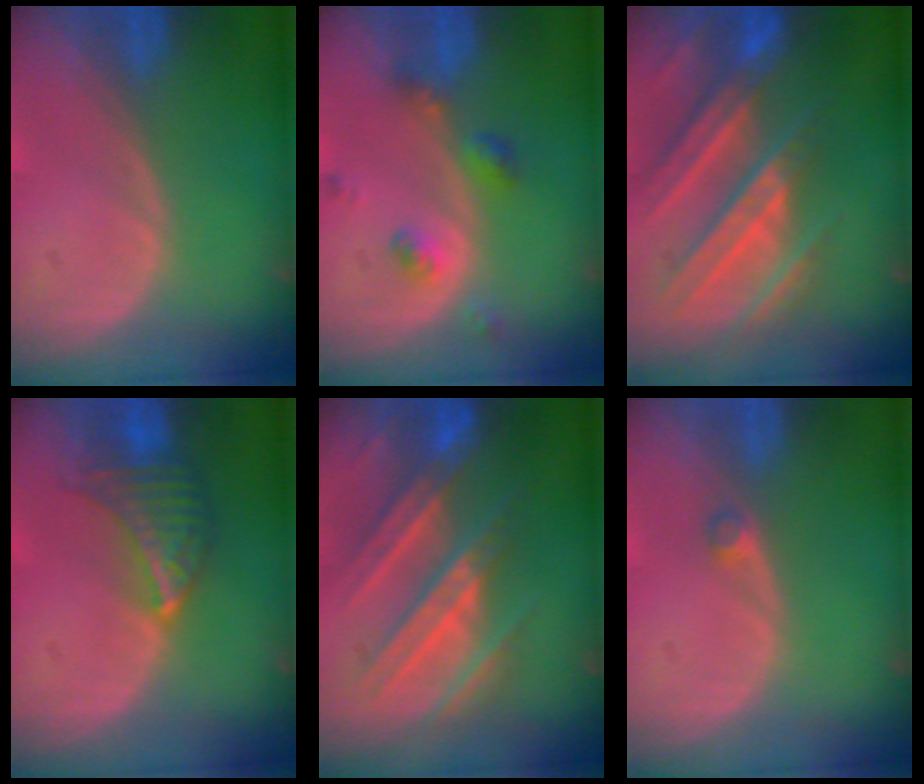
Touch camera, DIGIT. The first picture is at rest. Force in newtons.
{"total": 4.9, "press": 4.3, "slide": 2.3}
{"total": 10.9, "press": 9.7, "slide": 4.9}
{"total": 6.8, "press": 6.2, "slide": 2.8}
{"total": 9.6, "press": 9.4, "slide": 1.9}
{"total": 1.3, "press": 1.1, "slide": 0.6}